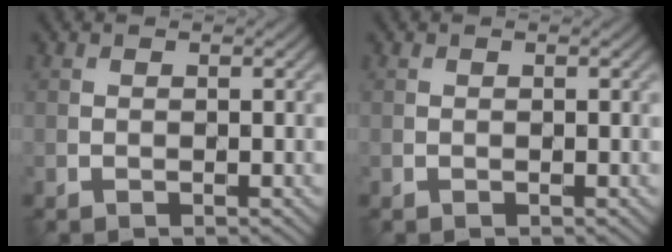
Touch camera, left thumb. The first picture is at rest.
{"total": 0.0}